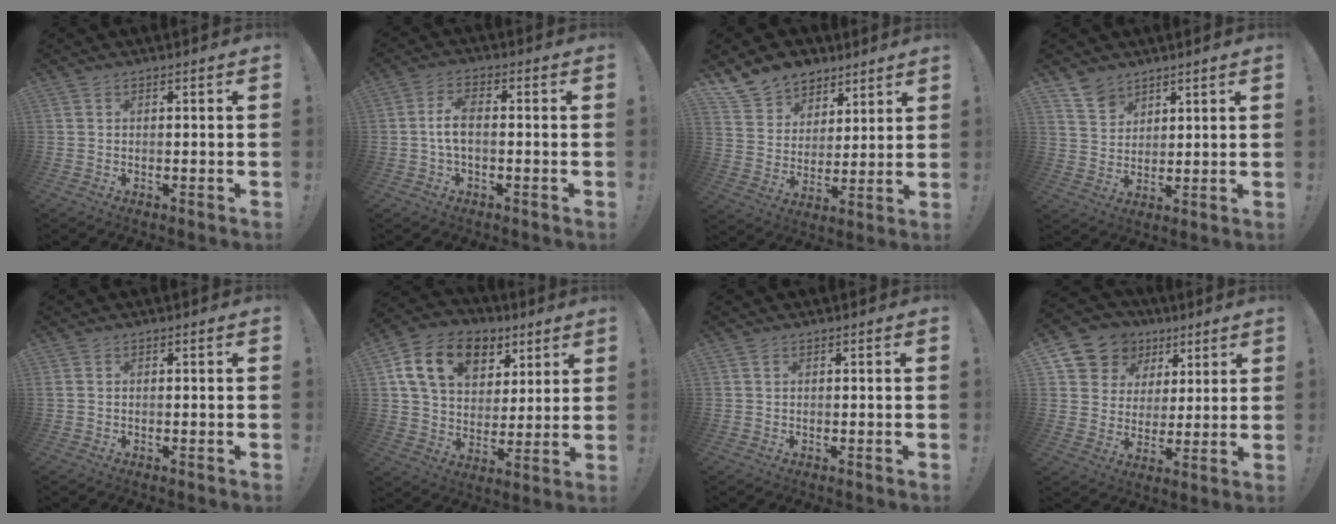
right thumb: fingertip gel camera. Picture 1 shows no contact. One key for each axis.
{"total": 5.8, "fx": -0.5, "fy": 2.4, "fz": 5.3, "tx": -0.117, "ty": 0.002, "tz": -0.011}
{"total": 11.8, "fx": 8.8, "fy": 7.7, "fz": 1.9, "tx": -0.042, "ty": -0.063, "tz": 0.173}
{"total": 7.1, "fx": 5.6, "fy": 4.3, "fz": 1.3, "tx": -0.024, "ty": -0.039, "tz": 0.109}
{"total": 0.6, "fx": 0.4, "fy": 0.3, "fz": 0.2, "tx": -0.007, "ty": 0.001, "tz": 0.008}
{"total": 17.4, "fx": 7.8, "fy": 12.6, "fz": 9.1, "tx": -0.142, "ty": -0.022, "tz": 0.148}
{"total": 0.7, "fx": 0.4, "fy": 0.4, "fz": 0.3, "tx": -0.001, "ty": -0.001, "tz": 0.008}
{"total": 11.0, "fx": 6.1, "fy": 8.8, "fz": 2.3, "tx": -0.043, "ty": -0.044, "tz": 0.127}